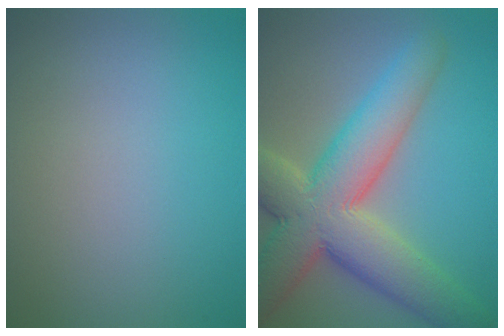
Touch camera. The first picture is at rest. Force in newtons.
{"total": 10.9, "press": 10.9, "slide": 0.6}